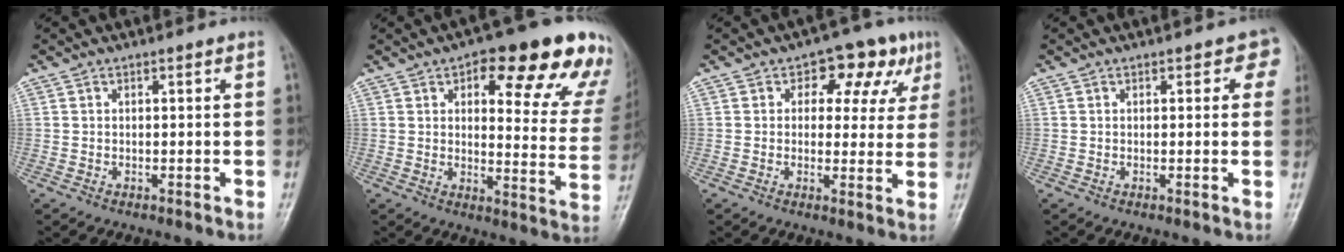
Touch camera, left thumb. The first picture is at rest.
{"total": 21.2, "force": [12.3, 7.8, 15.4], "torque": [-0.138, -0.037, 0.144]}
{"total": 9.8, "force": [3.9, 6.3, 6.4], "torque": [-0.024, 0.002, 0.043]}
{"total": 3.4, "force": [1.4, 1.9, 2.4], "torque": [0.004, 0.001, 0.005]}